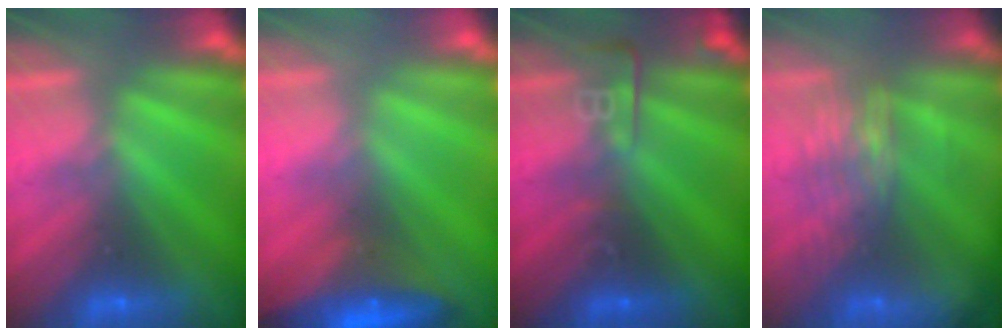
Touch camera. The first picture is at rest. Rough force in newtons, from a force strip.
{"total": 7.5}
{"total": 2.6}
{"total": 6.8}